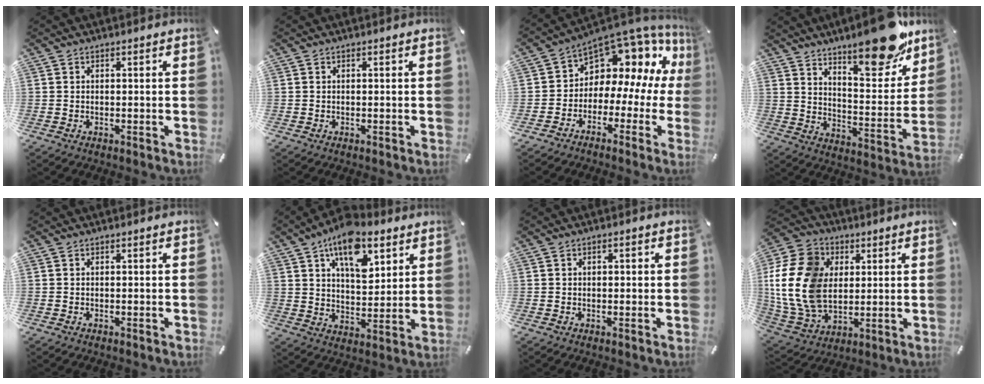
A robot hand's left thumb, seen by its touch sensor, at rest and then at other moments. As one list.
[{"total": 0.0}, {"total": 8.9, "force": [5.0, 6.5, 3.5], "torque": [-0.057, -0.063, 0.087]}, {"total": 19.1, "force": [15.1, 6.1, 10.1], "torque": [-0.130, -0.116, 0.250]}, {"total": 0.0}, {"total": 14.1, "force": [8.3, 7.3, 8.7], "torque": [-0.133, -0.031, 0.144]}, {"total": 1.1, "force": [0.1, 0.7, 0.9], "torque": [-0.016, 0.006, -0.001]}, {"total": 19.4, "force": [1.8, 15.5, 11.4], "torque": [-0.270, -0.005, 0.031]}]